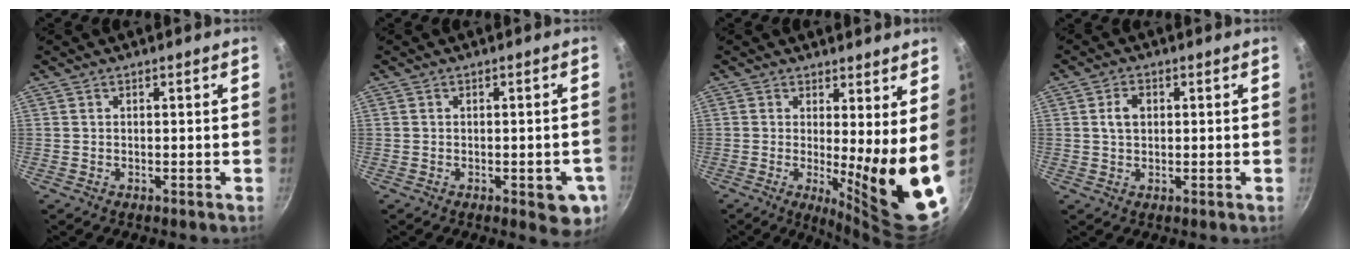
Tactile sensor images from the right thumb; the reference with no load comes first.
{"total": 6.8, "force": [-2.2, 2.7, 5.8], "torque": [-0.046, 0.002, -0.025]}
{"total": 12.2, "force": [1.2, 2.3, 11.9], "torque": [-0.154, -0.046, 0.022]}
{"total": 3.5, "force": [0.6, 2.5, 2.3], "torque": [-0.030, 0.003, 0.010]}